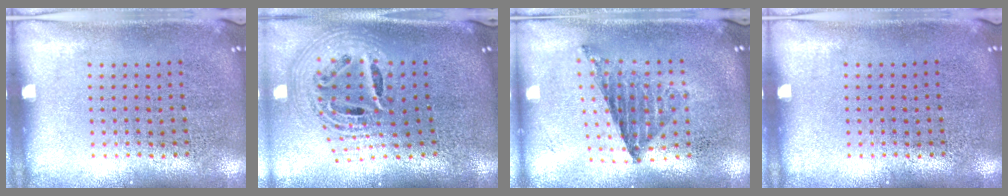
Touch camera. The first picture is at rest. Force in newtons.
{"total": 2.7, "press": 1.8, "slide": 1.9}
{"total": 0.8, "press": 0.8, "slide": 0.0}
{"total": 0.0}